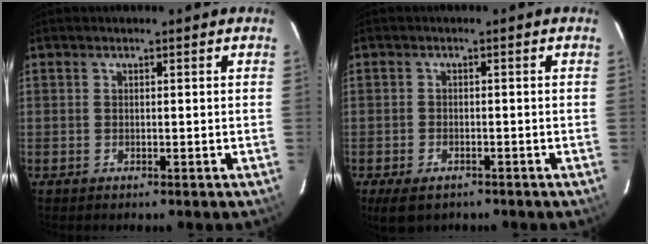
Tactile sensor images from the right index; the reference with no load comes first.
{"total": 4.8, "force": [-3.3, 2.4, 2.6], "torque": [-0.062, -0.015, -0.053]}